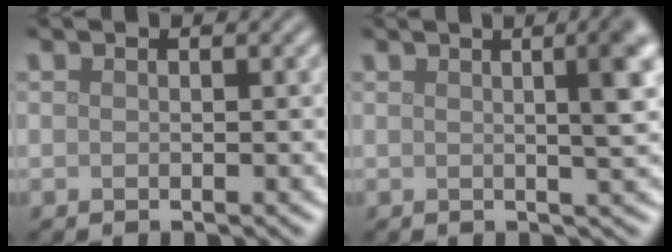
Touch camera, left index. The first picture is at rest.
{"total": 6.3, "force": [1.4, 2.1, 5.8], "torque": [-0.030, 0.023, 0.007]}